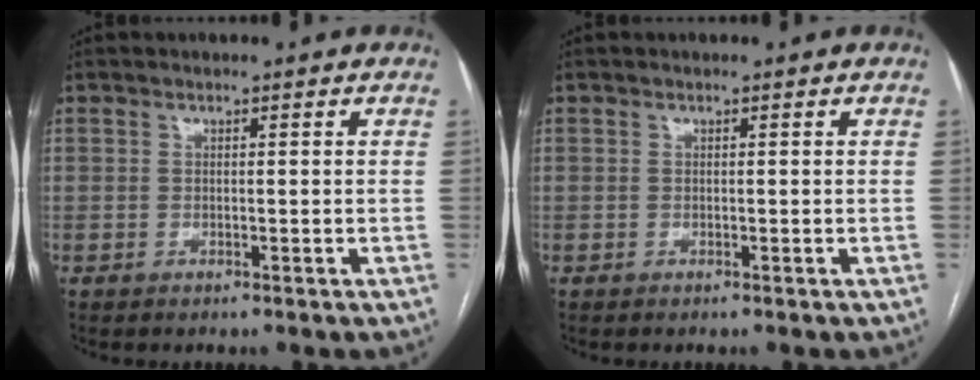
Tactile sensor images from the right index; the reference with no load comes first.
{"total": 0.0}